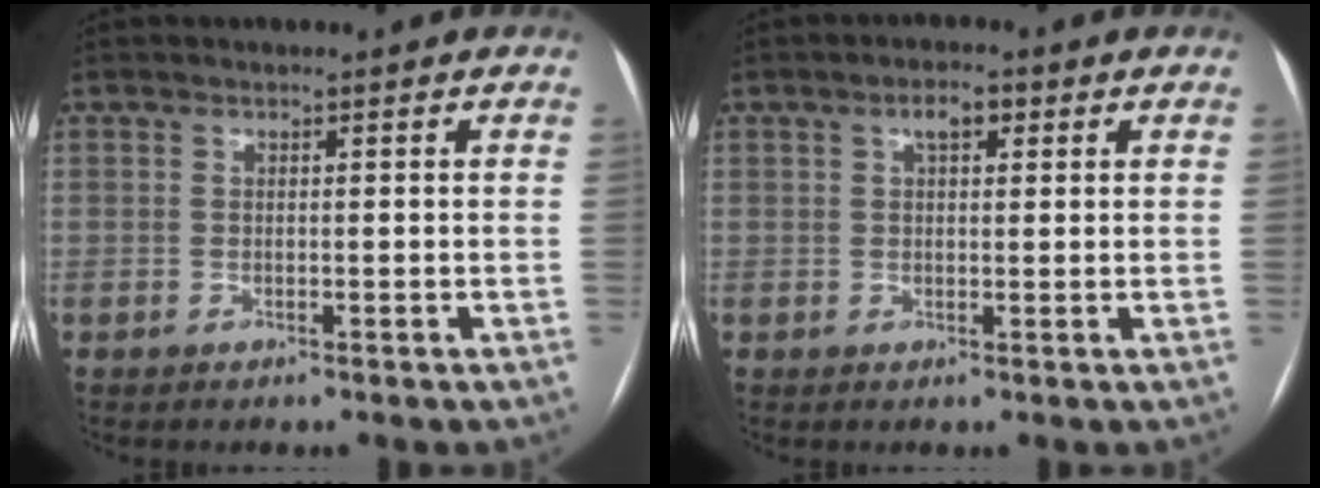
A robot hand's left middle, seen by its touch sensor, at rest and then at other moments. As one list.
[{"total": 3.0, "force": [1.3, 1.3, 2.3], "torque": [-0.044, 0.011, 0.022]}]